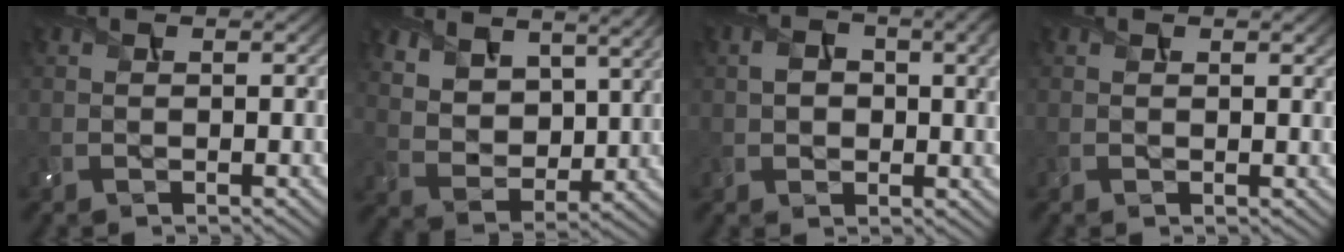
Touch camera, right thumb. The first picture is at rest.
{"total": 10.6, "force": [7.2, 5.5, 5.5], "torque": [-0.153, -0.020, 0.137]}
{"total": 7.0, "force": [1.5, 4.5, 5.1], "torque": [-0.088, -0.009, 0.032]}
{"total": 1.1, "force": [0.7, 0.2, 0.8], "torque": [-0.014, -0.003, 0.013]}